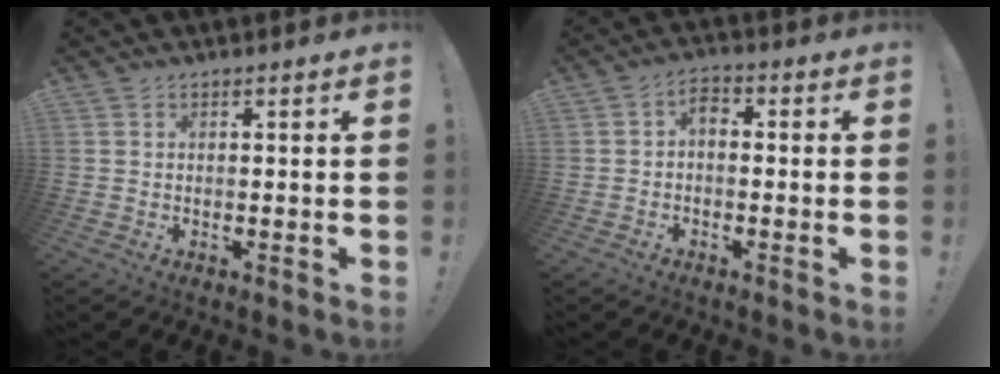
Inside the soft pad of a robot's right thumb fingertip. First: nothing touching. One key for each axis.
{"total": 3.1, "fx": -1.0, "fy": 1.8, "fz": 2.3, "tx": -0.041, "ty": 0.008, "tz": -0.020}